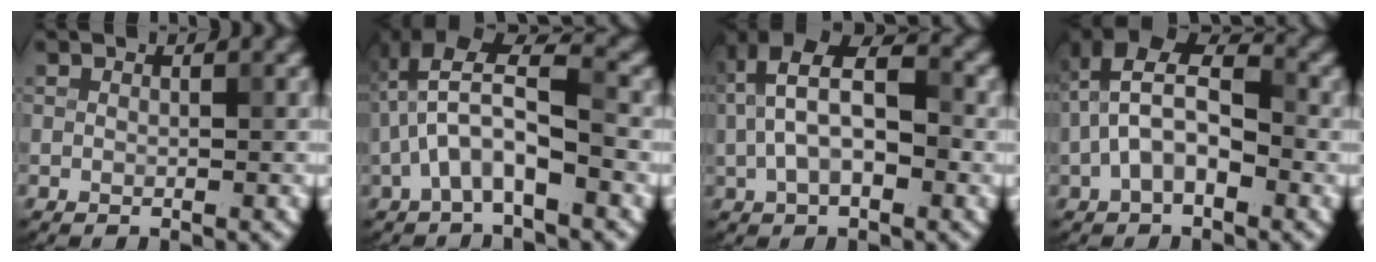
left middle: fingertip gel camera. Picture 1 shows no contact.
{"total": 6.5, "force": [-1.4, 2.6, 5.7], "torque": [-0.121, 0.022, -0.029]}
{"total": 7.7, "force": [0.6, 4.3, 6.4], "torque": [-0.126, 0.020, 0.002]}
{"total": 6.7, "force": [-1.0, 3.8, 5.4], "torque": [-0.105, 0.023, -0.028]}